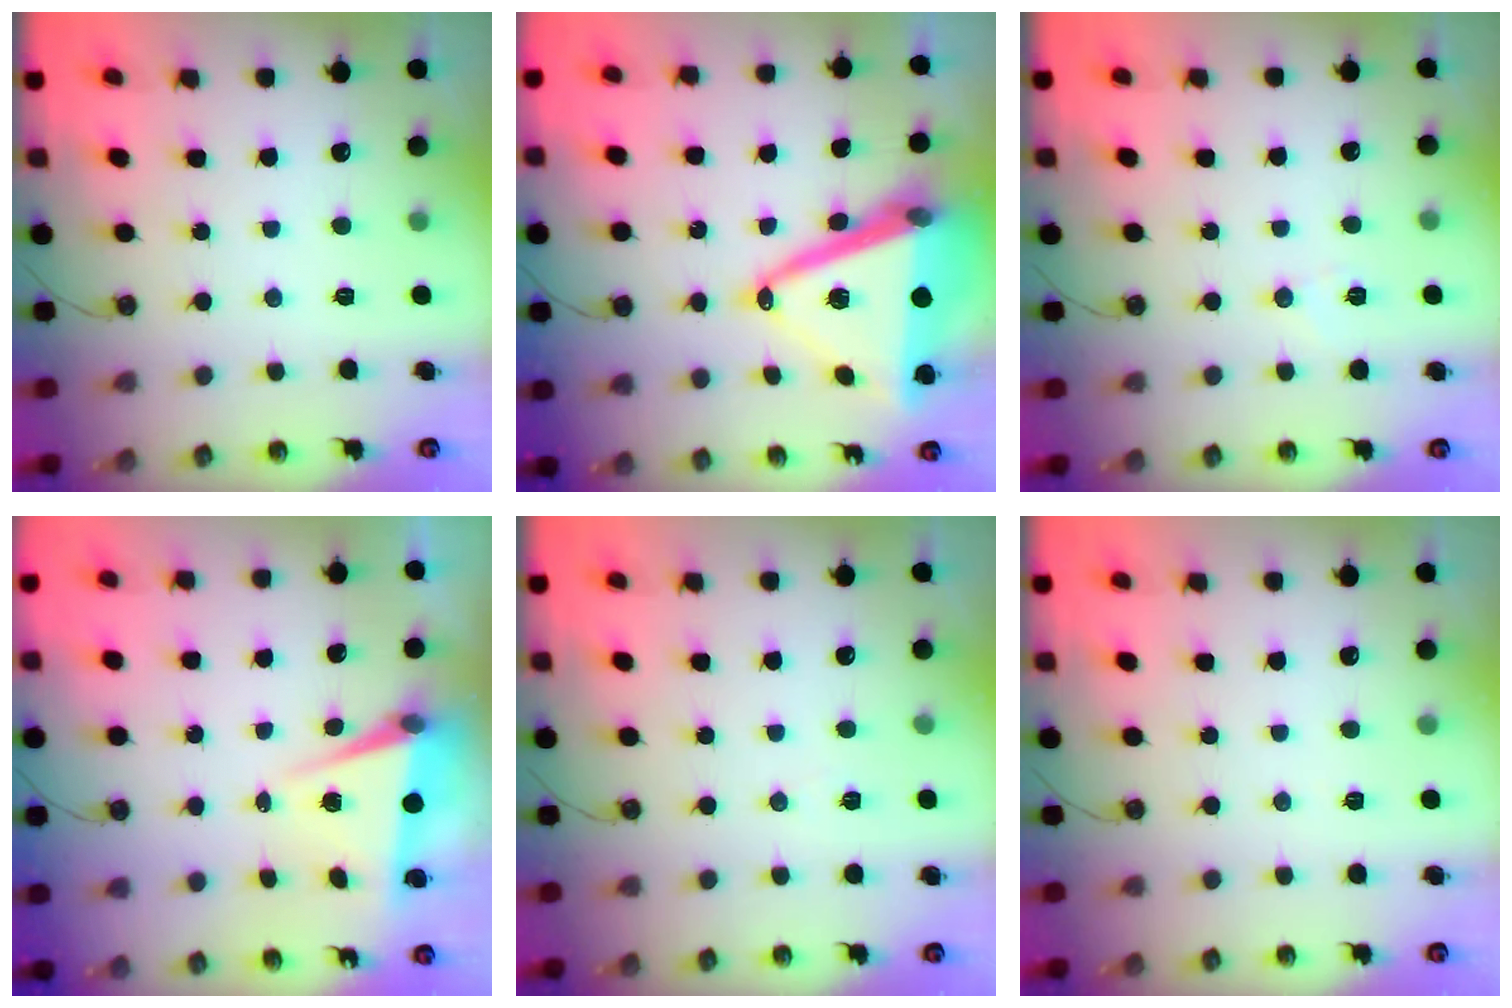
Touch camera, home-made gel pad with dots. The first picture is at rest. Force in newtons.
{"total": 21.6, "press": 21.2, "slide": 3.9}
{"total": 5.2, "press": 4.9, "slide": 1.6}
{"total": 6.3, "press": 5.5, "slide": 3.2}
{"total": 6.1, "press": 4.1, "slide": 4.6}
{"total": 2.5, "press": 1.7, "slide": 1.8}